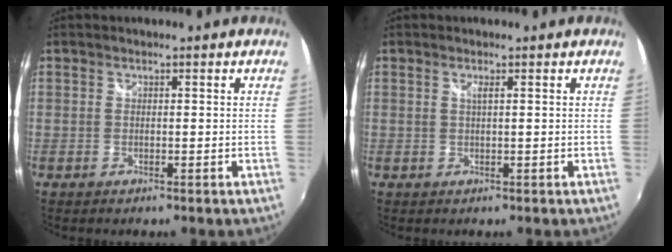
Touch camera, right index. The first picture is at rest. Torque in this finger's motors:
{"motor_torque": [0.14, 0.17, 0.19, 0.03]}